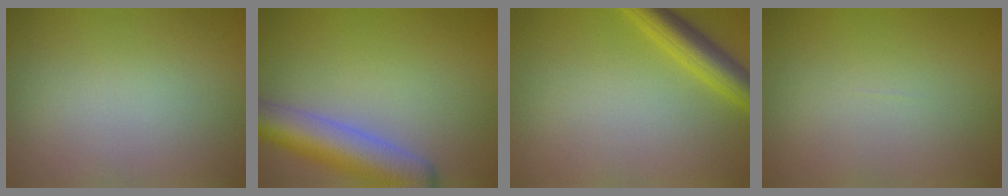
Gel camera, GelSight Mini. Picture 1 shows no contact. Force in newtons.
{"total": 7.2, "press": 7.2, "slide": 0.4}
{"total": 4.1, "press": 4.1, "slide": 0.2}
{"total": 0.0}